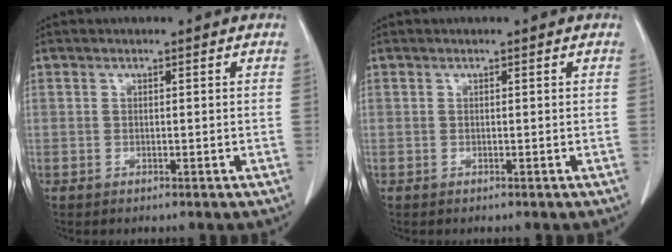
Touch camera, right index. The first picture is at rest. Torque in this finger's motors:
{"motor_torque": [0.00, 0.00, 0.00, 0.01]}